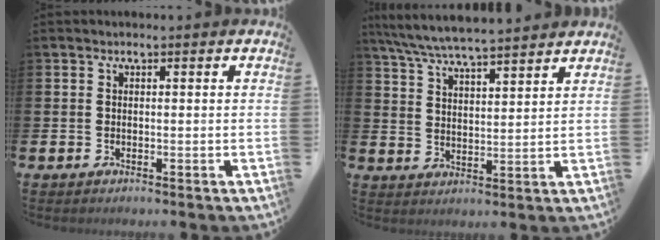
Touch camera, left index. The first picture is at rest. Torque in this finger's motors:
{"motor_torque": [0.75, -1.39, 0.89, 0.21]}